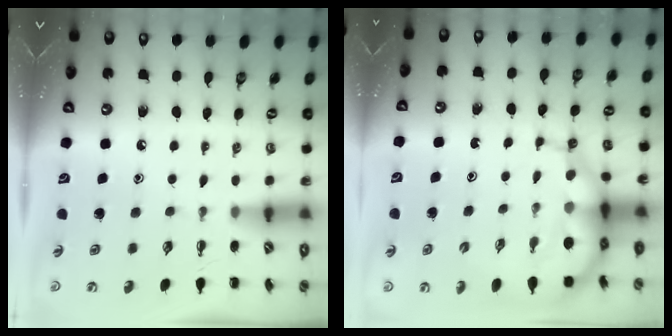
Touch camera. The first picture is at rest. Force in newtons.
{"total": 9.0, "press": 8.6, "slide": 2.4}